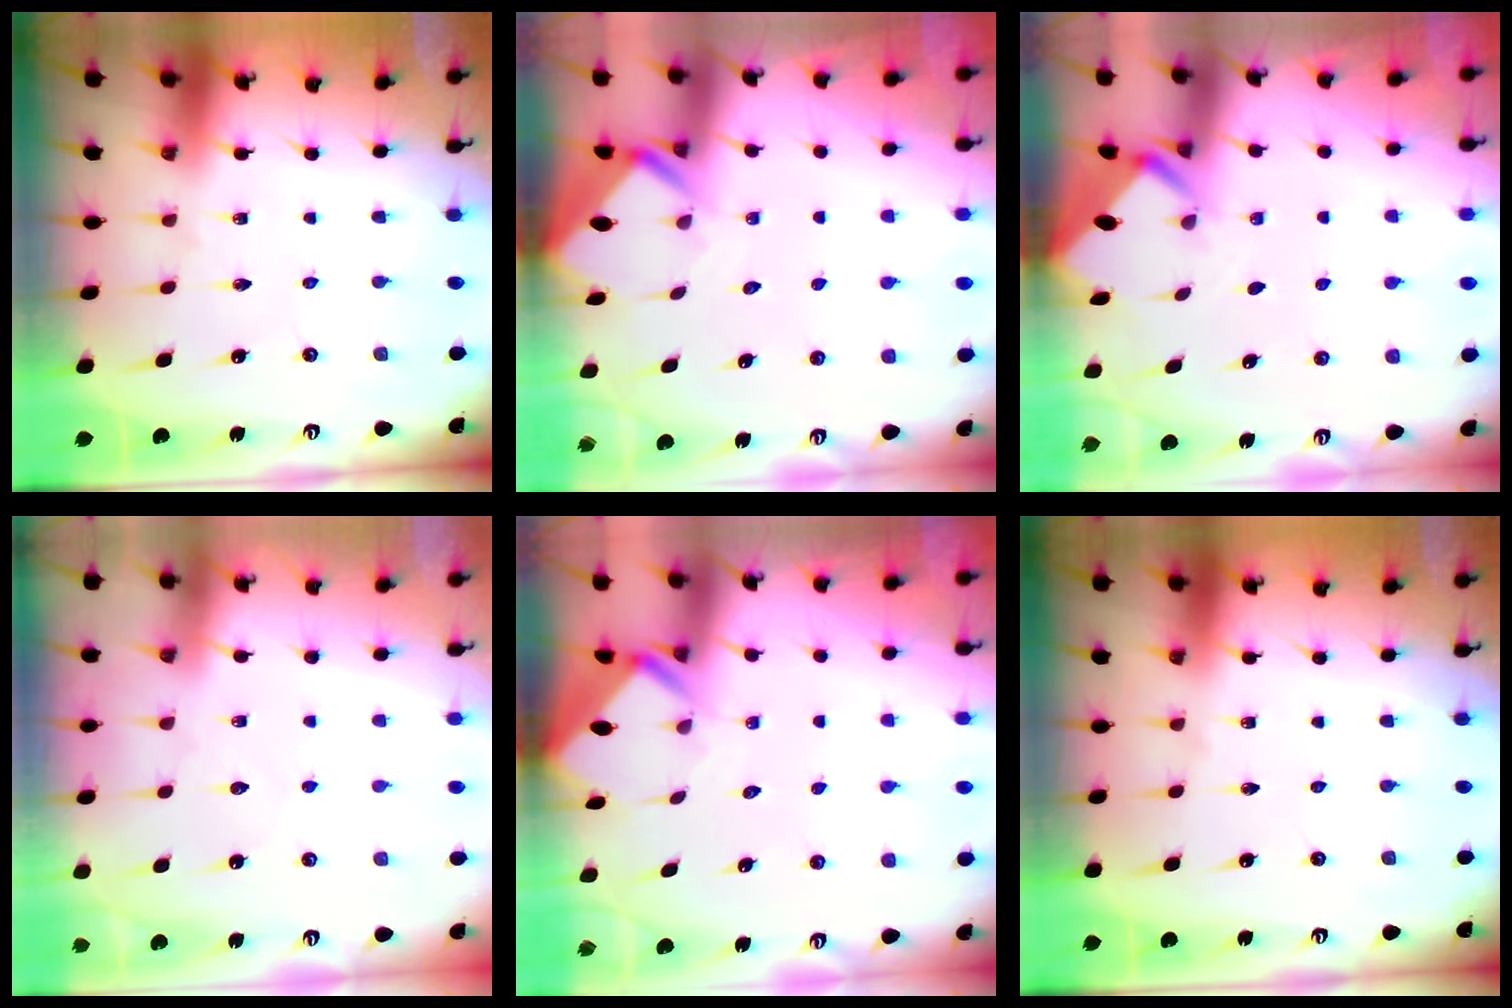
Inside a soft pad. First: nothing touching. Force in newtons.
{"total": 3.5, "press": 3.4, "slide": 0.3}
{"total": 2.4, "press": 2.4, "slide": 0.2}
{"total": 2.5, "press": 2.5, "slide": 0.3}
{"total": 2.8, "press": 2.8, "slide": 0.2}
{"total": 0.0}